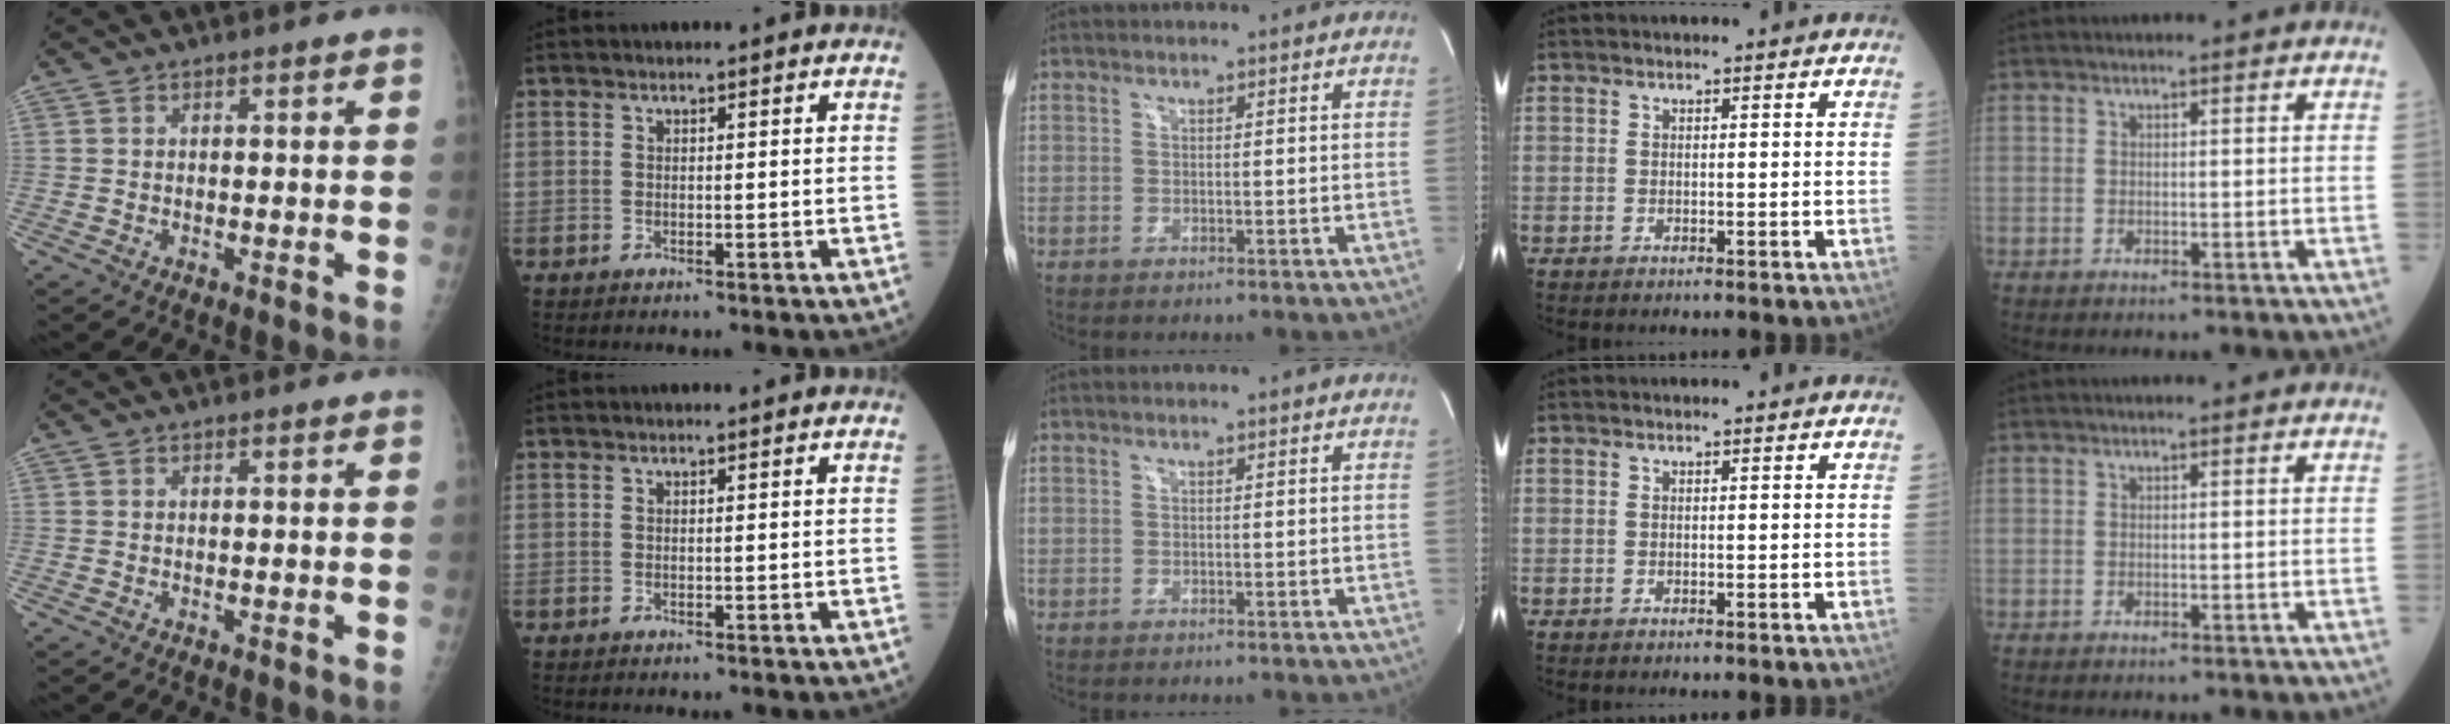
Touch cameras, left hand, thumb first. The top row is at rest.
{}